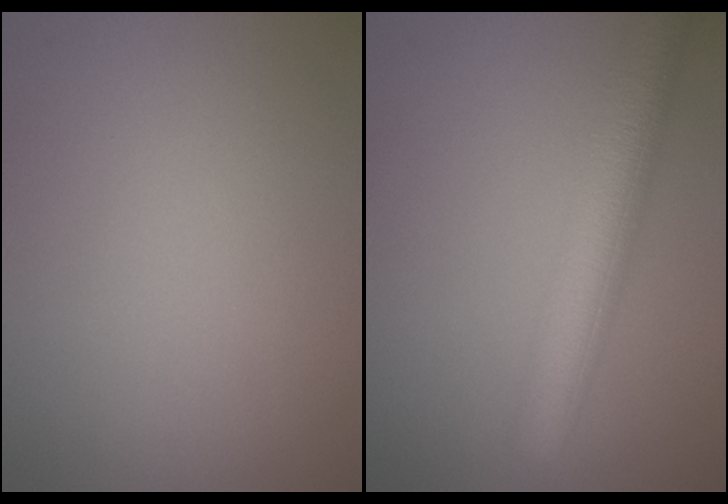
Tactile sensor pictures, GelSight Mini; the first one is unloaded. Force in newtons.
{"total": 6.6, "press": 6.6, "slide": 0.2}